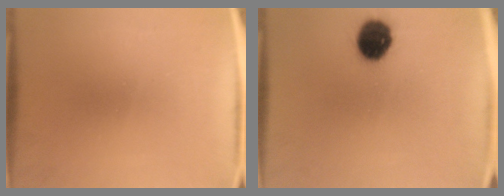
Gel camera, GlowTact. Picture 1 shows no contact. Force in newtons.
{"total": 9.9}